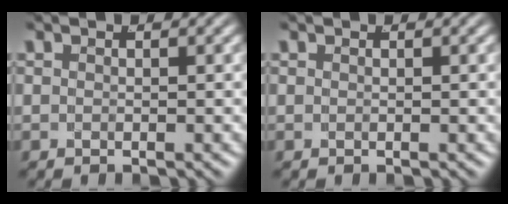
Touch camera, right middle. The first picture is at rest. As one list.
[{"total": 0.6, "force": [0.5, 0.2, 0.1], "torque": [-0.003, 0.005, 0.006]}]